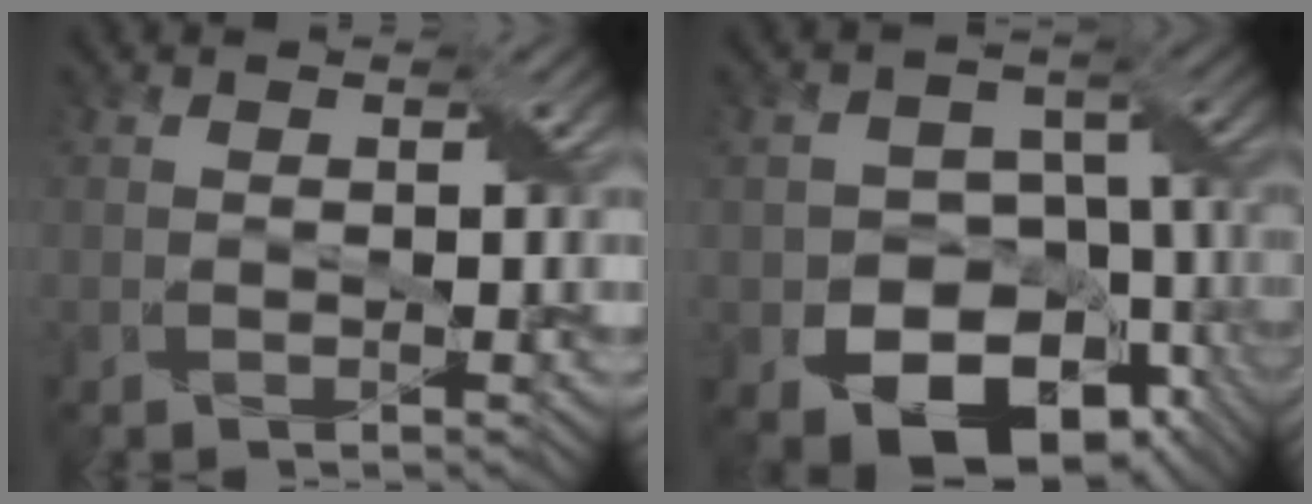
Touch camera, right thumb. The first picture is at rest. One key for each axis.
{"total": 15.3, "fx": -7.6, "fy": 10.9, "fz": 7.7, "tx": -0.114, "ty": -0.023, "tz": -0.111}